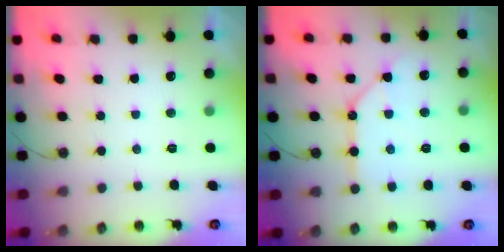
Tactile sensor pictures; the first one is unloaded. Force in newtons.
{"total": 10.1, "press": 10.0, "slide": 1.3}